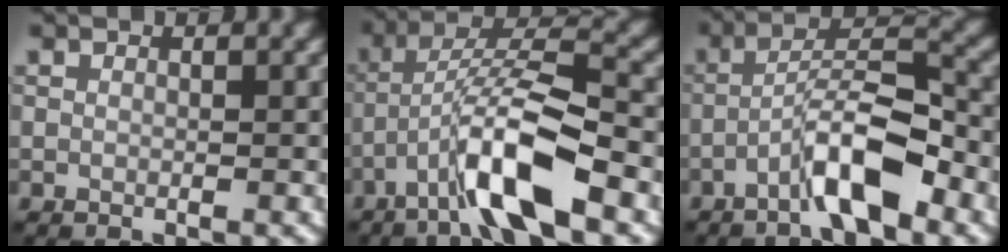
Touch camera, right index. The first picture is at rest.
{"total": 8.3, "force": [-4.4, 1.6, 6.9], "torque": [-0.120, 0.015, -0.085]}
{"total": 6.5, "force": [-3.6, 1.4, 5.2], "torque": [-0.091, 0.022, -0.066]}